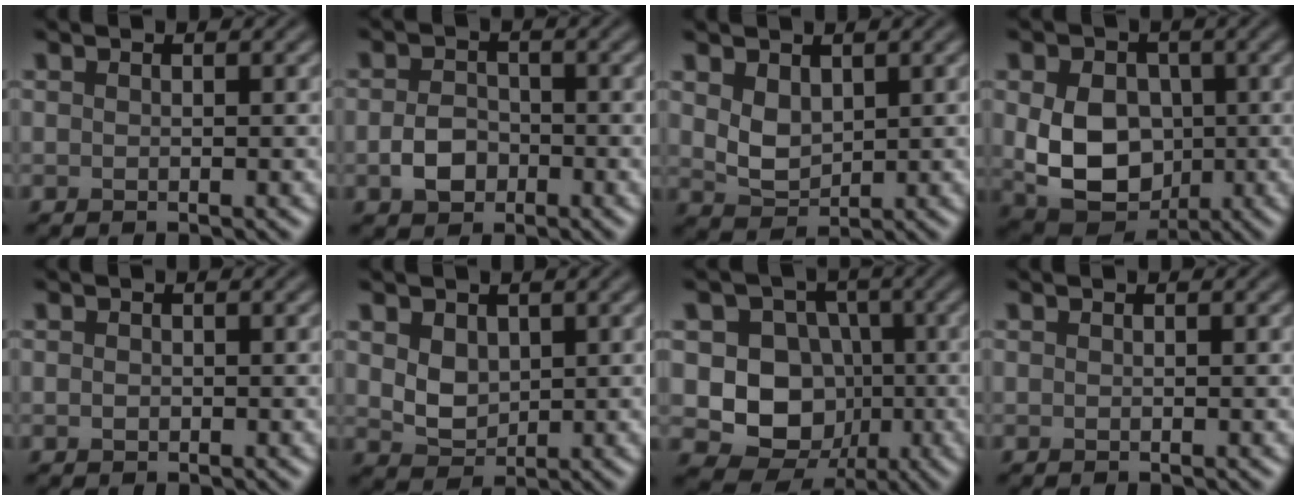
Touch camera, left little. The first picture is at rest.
{"total": 2.8, "force": [-1.0, 2.1, 1.6], "torque": [-0.026, 0.002, -0.025]}
{"total": 2.8, "force": [1.0, 1.9, 1.8], "torque": [-0.040, -0.005, 0.026]}
{"total": 7.8, "force": [-0.2, 5.9, 5.1], "torque": [-0.101, -0.013, -0.003]}
{"total": 0.5, "force": [-0.1, 0.4, 0.3], "torque": [-0.004, -0.003, -0.002]}
{"total": 2.7, "force": [0.8, 2.0, 1.6], "torque": [-0.034, -0.005, 0.020]}
{"total": 8.1, "force": [-0.4, 7.3, 3.5], "torque": [-0.046, -0.005, -0.023]}
{"total": 0.0}